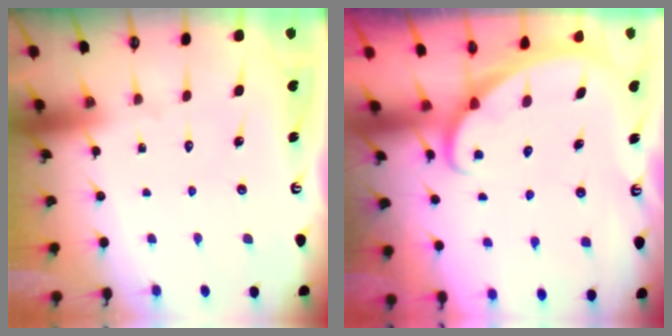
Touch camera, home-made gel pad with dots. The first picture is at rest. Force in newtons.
{"total": 2.1, "press": 2.1, "slide": 0.0}